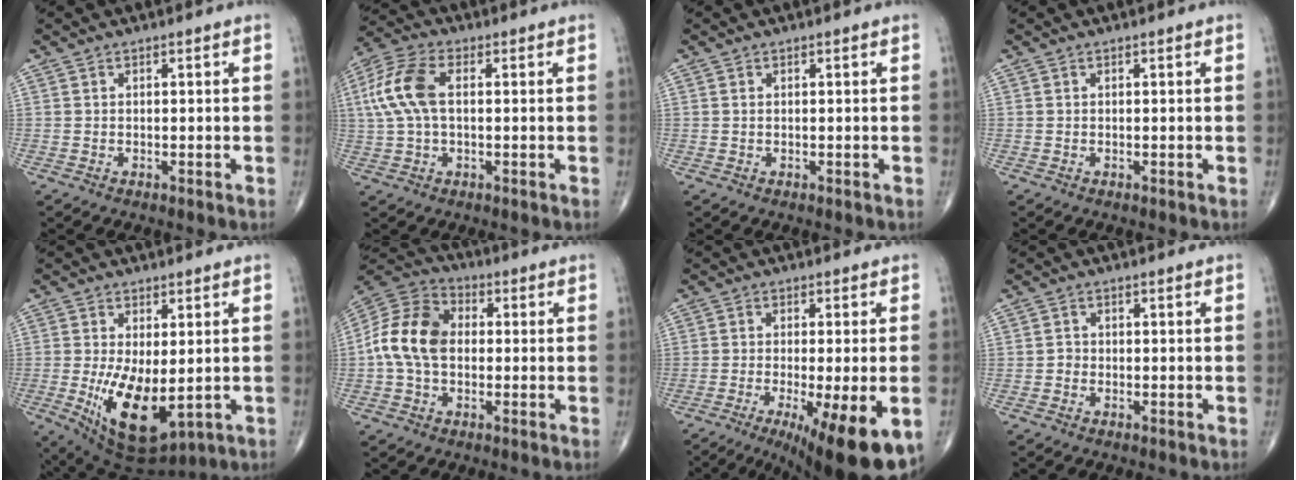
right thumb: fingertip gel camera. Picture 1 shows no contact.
{"total": 10.5, "force": [1.3, 5.5, 8.8], "torque": [-0.208, 0.024, 0.023]}
{"total": 0.0}
{"total": 0.0}
{"total": 12.7, "force": [-1.9, 5.8, 11.2], "torque": [-0.191, -0.027, -0.010]}
{"total": 12.6, "force": [-0.2, 8.8, 9.0], "torque": [-0.169, 0.033, -0.014]}
{"total": 16.1, "force": [-7.3, 3.2, 13.9], "torque": [-0.171, -0.018, -0.104]}
{"total": 0.9, "force": [-0.4, 0.8, 0.3], "torque": [0.001, 0.004, -0.012]}